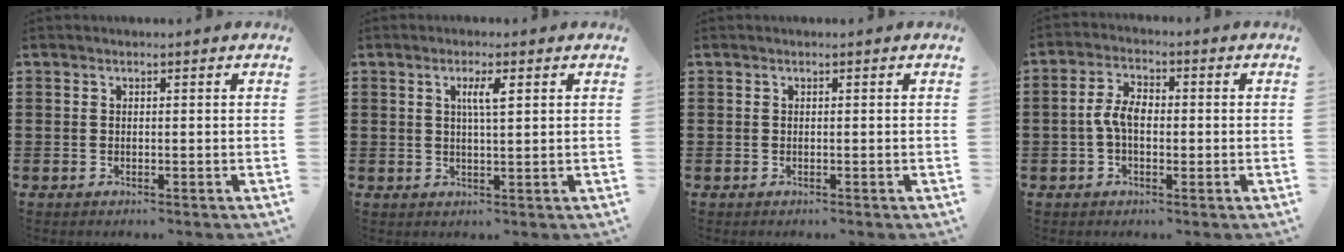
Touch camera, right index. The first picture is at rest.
{"total": 3.1, "force": [1.0, 0.5, 2.9], "torque": [-0.058, 0.005, 0.013]}
{"total": 0.0}
{"total": 4.9, "force": [-0.5, 2.7, 4.1], "torque": [-0.096, 0.000, -0.016]}